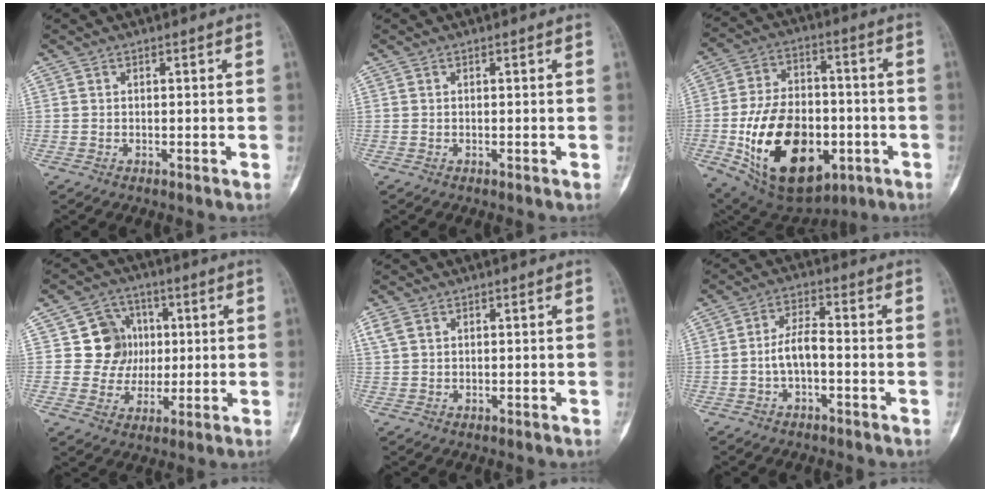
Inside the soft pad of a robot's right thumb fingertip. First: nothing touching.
{"total": 0.0}
{"total": 24.4, "force": [-6.6, 15.0, 18.1], "torque": [-0.290, 0.018, -0.081]}
{"total": 9.7, "force": [1.7, 9.1, 2.9], "torque": [0.007, 0.007, 0.029]}
{"total": 2.4, "force": [1.2, 1.6, 1.4], "torque": [-0.035, 0.009, 0.031]}
{"total": 5.0, "force": [-1.3, 2.2, 4.3], "torque": [-0.079, 0.024, -0.028]}